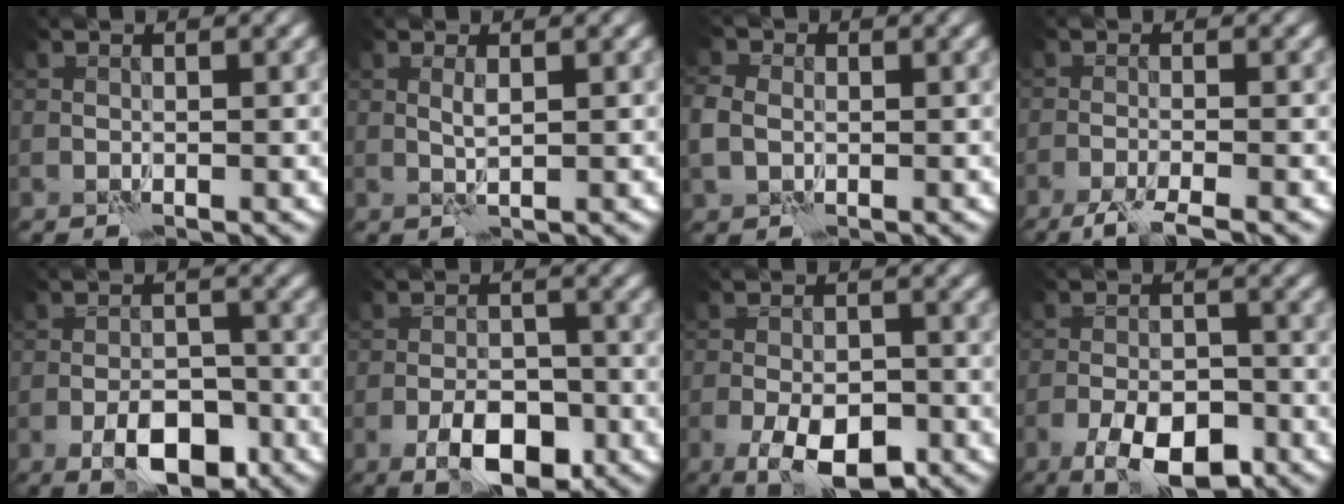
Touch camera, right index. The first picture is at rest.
{"total": 1.0, "force": [0.4, 0.0, 0.9], "torque": [-0.023, 0.000, 0.006]}
{"total": 3.2, "force": [-0.1, 2.7, 1.8], "torque": [-0.047, 0.004, -0.005]}
{"total": 3.9, "force": [-3.0, 0.3, 2.4], "torque": [-0.046, -0.009, -0.060]}
{"total": 5.8, "force": [-3.2, 2.6, 4.1], "torque": [-0.057, 0.003, -0.056]}
{"total": 5.7, "force": [-3.0, 2.5, 4.1], "torque": [-0.060, 0.003, -0.055]}
{"total": 6.5, "force": [-3.4, 2.7, 4.9], "torque": [-0.081, -0.002, -0.059]}
{"total": 6.6, "force": [-4.0, 2.7, 4.5], "torque": [-0.073, 0.001, -0.070]}